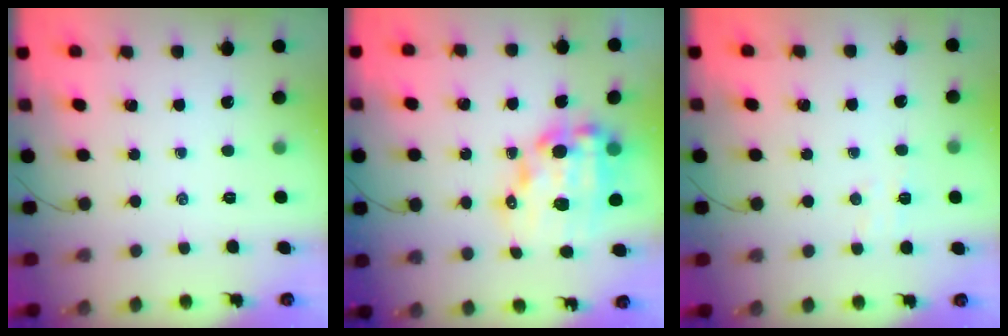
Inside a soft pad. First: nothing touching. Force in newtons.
{"total": 15.4, "press": 15.0, "slide": 3.5}
{"total": 3.6, "press": 3.5, "slide": 0.9}